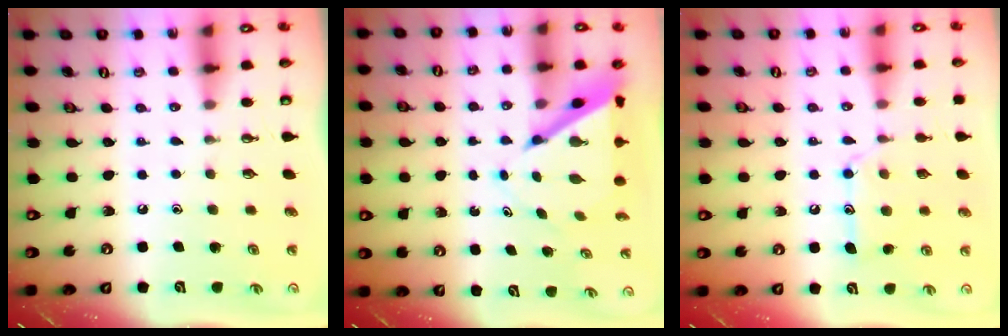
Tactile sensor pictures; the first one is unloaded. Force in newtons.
{"total": 7.4, "press": 7.4, "slide": 0.5}
{"total": 12.5, "press": 12.5, "slide": 0.8}